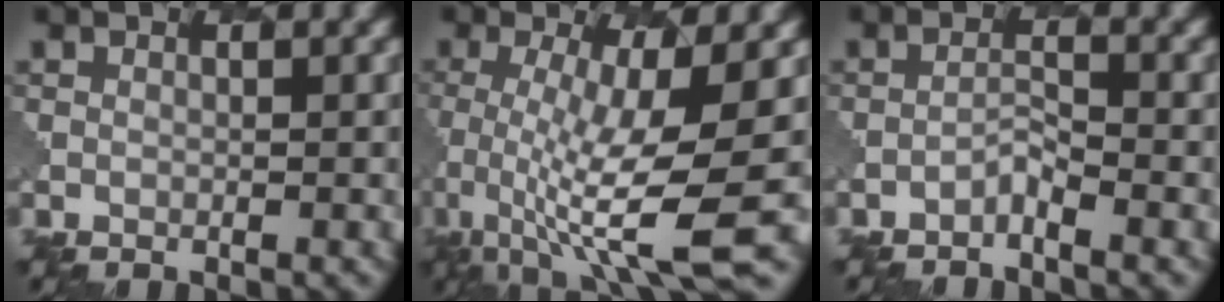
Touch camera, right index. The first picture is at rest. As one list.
[{"total": 9.3, "force": [-2.2, 2.2, 8.8], "torque": [-0.161, -0.017, -0.037]}, {"total": 0.9, "force": [-0.8, 0.0, 0.4], "torque": [-0.012, 0.006, -0.020]}]